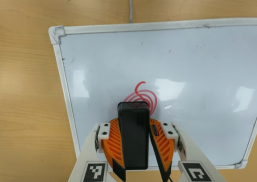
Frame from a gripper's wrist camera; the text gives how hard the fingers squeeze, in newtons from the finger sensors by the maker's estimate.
{"total": 13.8, "left": 15.0, "right": 12.6}